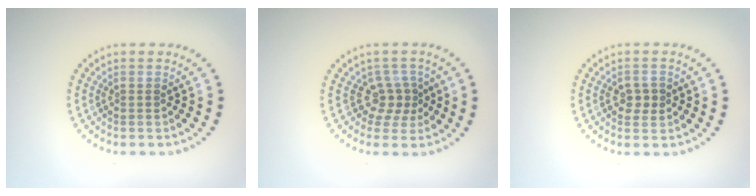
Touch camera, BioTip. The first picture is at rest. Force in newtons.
{"total": 2.6, "press": 1.8, "slide": 1.9}
{"total": 1.9, "press": 1.9, "slide": 0.3}